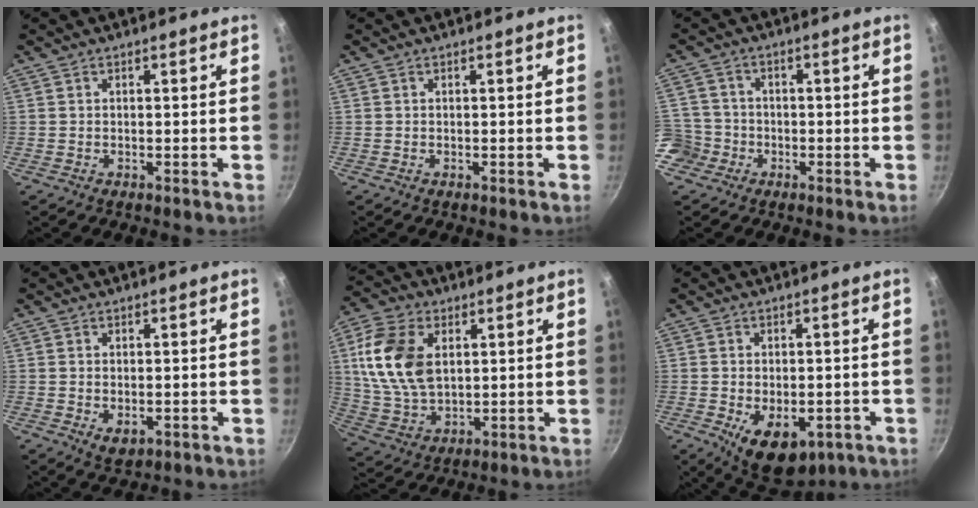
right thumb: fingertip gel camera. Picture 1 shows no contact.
{"total": 0.0}
{"total": 7.2, "force": [-3.2, 6.3, 1.4], "torque": [-0.009, 0.035, -0.063]}
{"total": 3.3, "force": [-0.6, 2.2, 2.5], "torque": [-0.039, -0.010, -0.005]}
{"total": 15.3, "force": [3.5, 9.9, 11.2], "torque": [-0.203, -0.007, 0.074]}
{"total": 11.2, "force": [-3.9, 6.6, 8.2], "torque": [-0.091, -0.002, -0.039]}